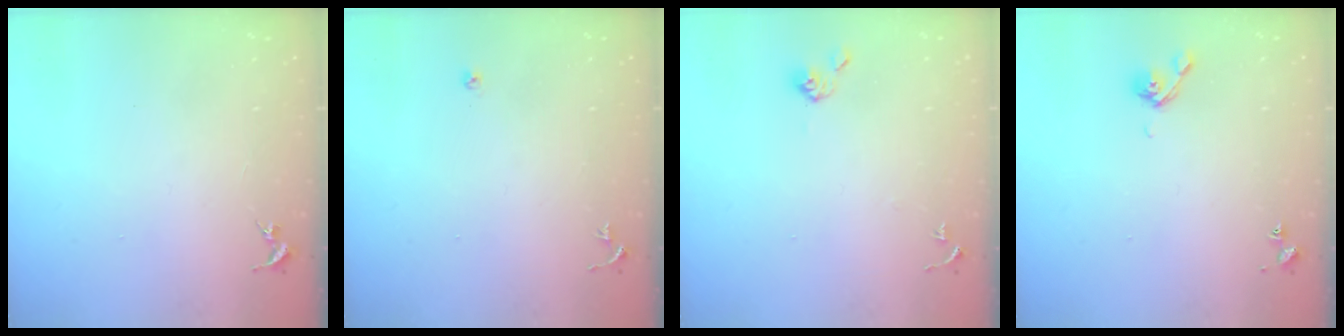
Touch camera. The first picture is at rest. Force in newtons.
{"total": 4.7, "press": 4.7, "slide": 0.5}
{"total": 6.4, "press": 6.4, "slide": 0.6}
{"total": 5.7, "press": 5.6, "slide": 1.2}